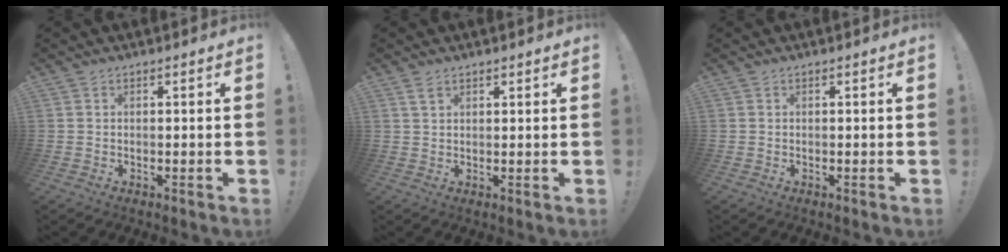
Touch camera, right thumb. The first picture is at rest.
{"total": 2.8, "force": [1.7, 1.4, 1.6], "torque": [-0.019, -0.005, 0.030]}
{"total": 0.0}